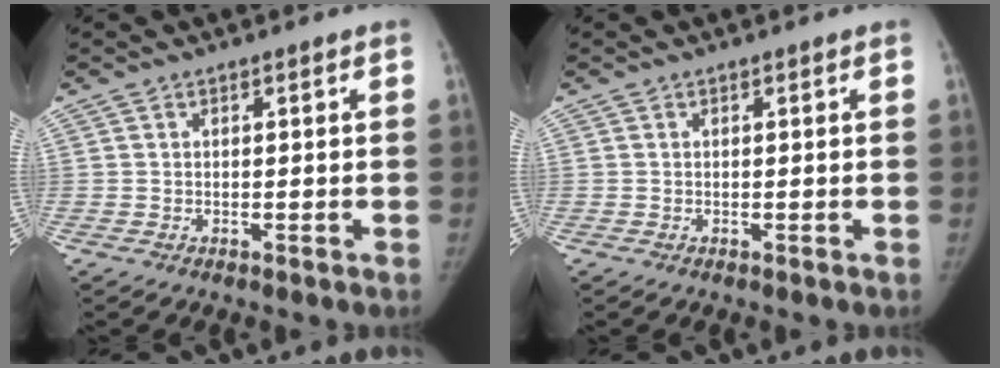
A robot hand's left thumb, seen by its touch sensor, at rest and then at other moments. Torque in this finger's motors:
{"motor_torque": [0.01, 0.00, 0.05, -0.04, 0.00]}